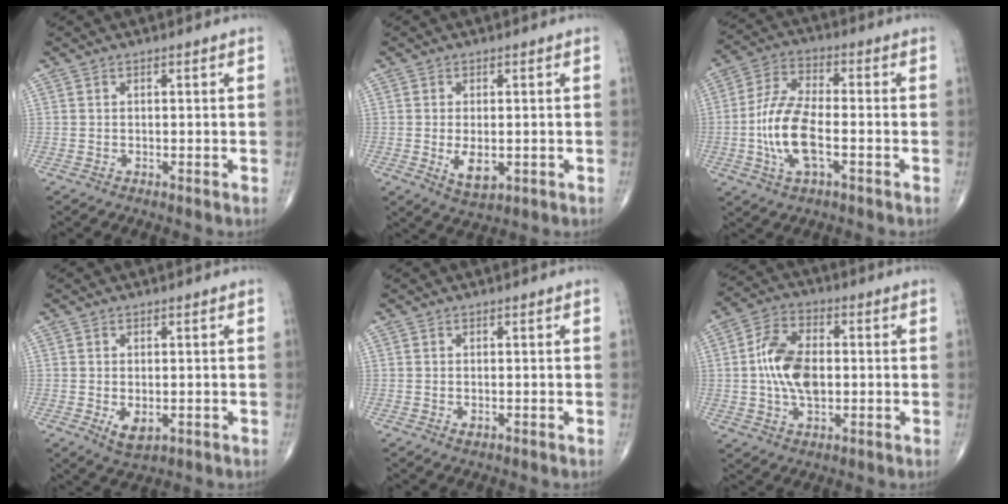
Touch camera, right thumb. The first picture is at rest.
{"total": 5.0, "force": [-0.9, 2.6, 4.2], "torque": [-0.067, -0.011, -0.008]}
{"total": 12.0, "force": [-2.8, 5.0, 10.5], "torque": [-0.220, 0.019, -0.057]}
{"total": 3.9, "force": [-0.9, 2.2, 3.1], "torque": [-0.045, -0.009, -0.005]}
{"total": 0.9, "force": [-0.3, 0.5, 0.7], "torque": [-0.010, -0.002, -0.003]}
{"total": 11.6, "force": [0.1, 6.8, 9.4], "torque": [-0.164, 0.013, -0.001]}